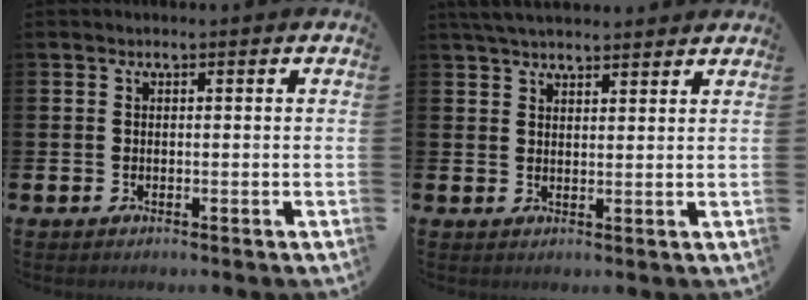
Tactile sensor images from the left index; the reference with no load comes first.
{"total": 4.0, "force": [3.8, 0.8, 1.1], "torque": [-0.028, -0.009, 0.071]}